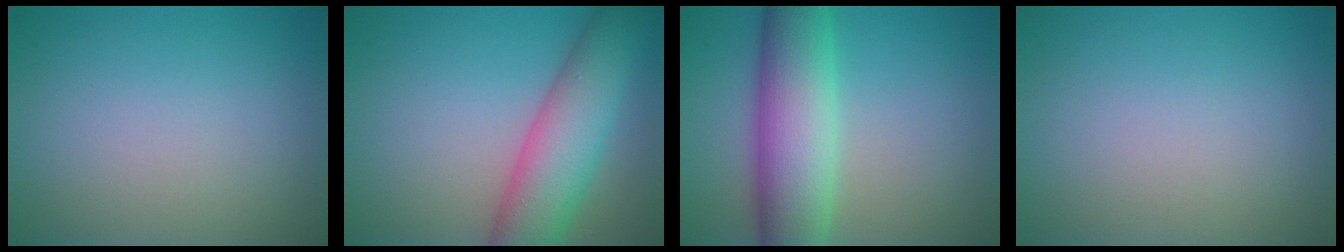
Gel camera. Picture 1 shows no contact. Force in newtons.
{"total": 7.8, "press": 7.8, "slide": 0.4}
{"total": 9.0, "press": 9.0, "slide": 0.2}
{"total": 0.0}